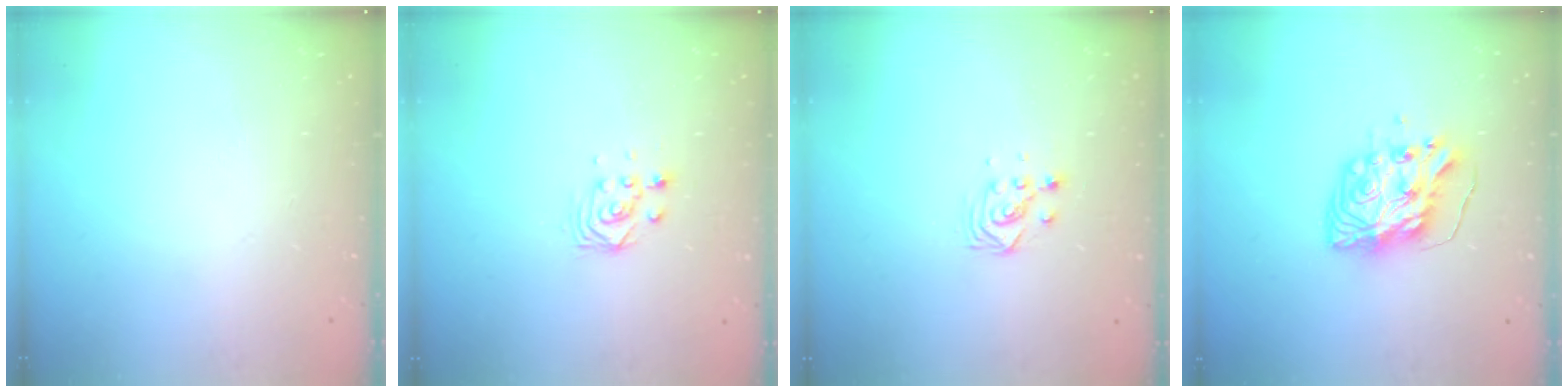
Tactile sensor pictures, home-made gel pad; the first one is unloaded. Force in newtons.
{"total": 3.0, "press": 3.0, "slide": 0.0}
{"total": 3.3, "press": 3.3, "slide": 0.2}
{"total": 11.0, "press": 10.9, "slide": 1.6}